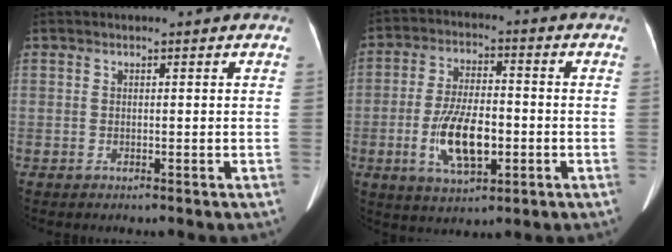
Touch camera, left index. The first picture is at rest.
{"total": 10.4, "force": [-2.7, 4.1, 9.1], "torque": [-0.183, 0.001, -0.044]}